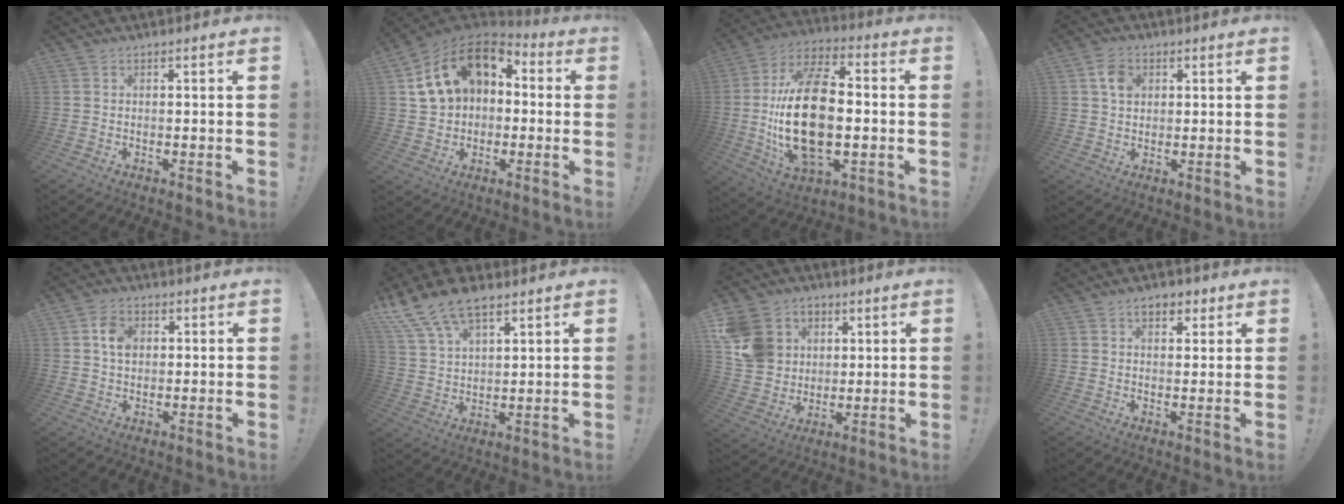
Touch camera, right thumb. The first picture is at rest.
{"total": 17.5, "force": [5.7, 12.5, 10.8], "torque": [-0.176, -0.005, 0.108]}
{"total": 24.3, "force": [-1.6, 13.6, 20.1], "torque": [-0.378, 0.005, -0.025]}
{"total": 6.0, "force": [2.1, 4.7, 3.1], "torque": [-0.047, 0.003, 0.039]}
{"total": 6.1, "force": [1.5, 4.5, 3.9], "torque": [-0.057, 0.006, 0.027]}
{"total": 12.7, "force": [8.6, 6.1, 7.1], "torque": [-0.136, -0.041, 0.163]}
{"total": 14.3, "force": [4.1, 12.7, 5.1], "torque": [-0.088, -0.009, 0.094]}
{"total": 5.2, "force": [2.6, 3.3, 3.0], "torque": [-0.033, -0.002, 0.044]}